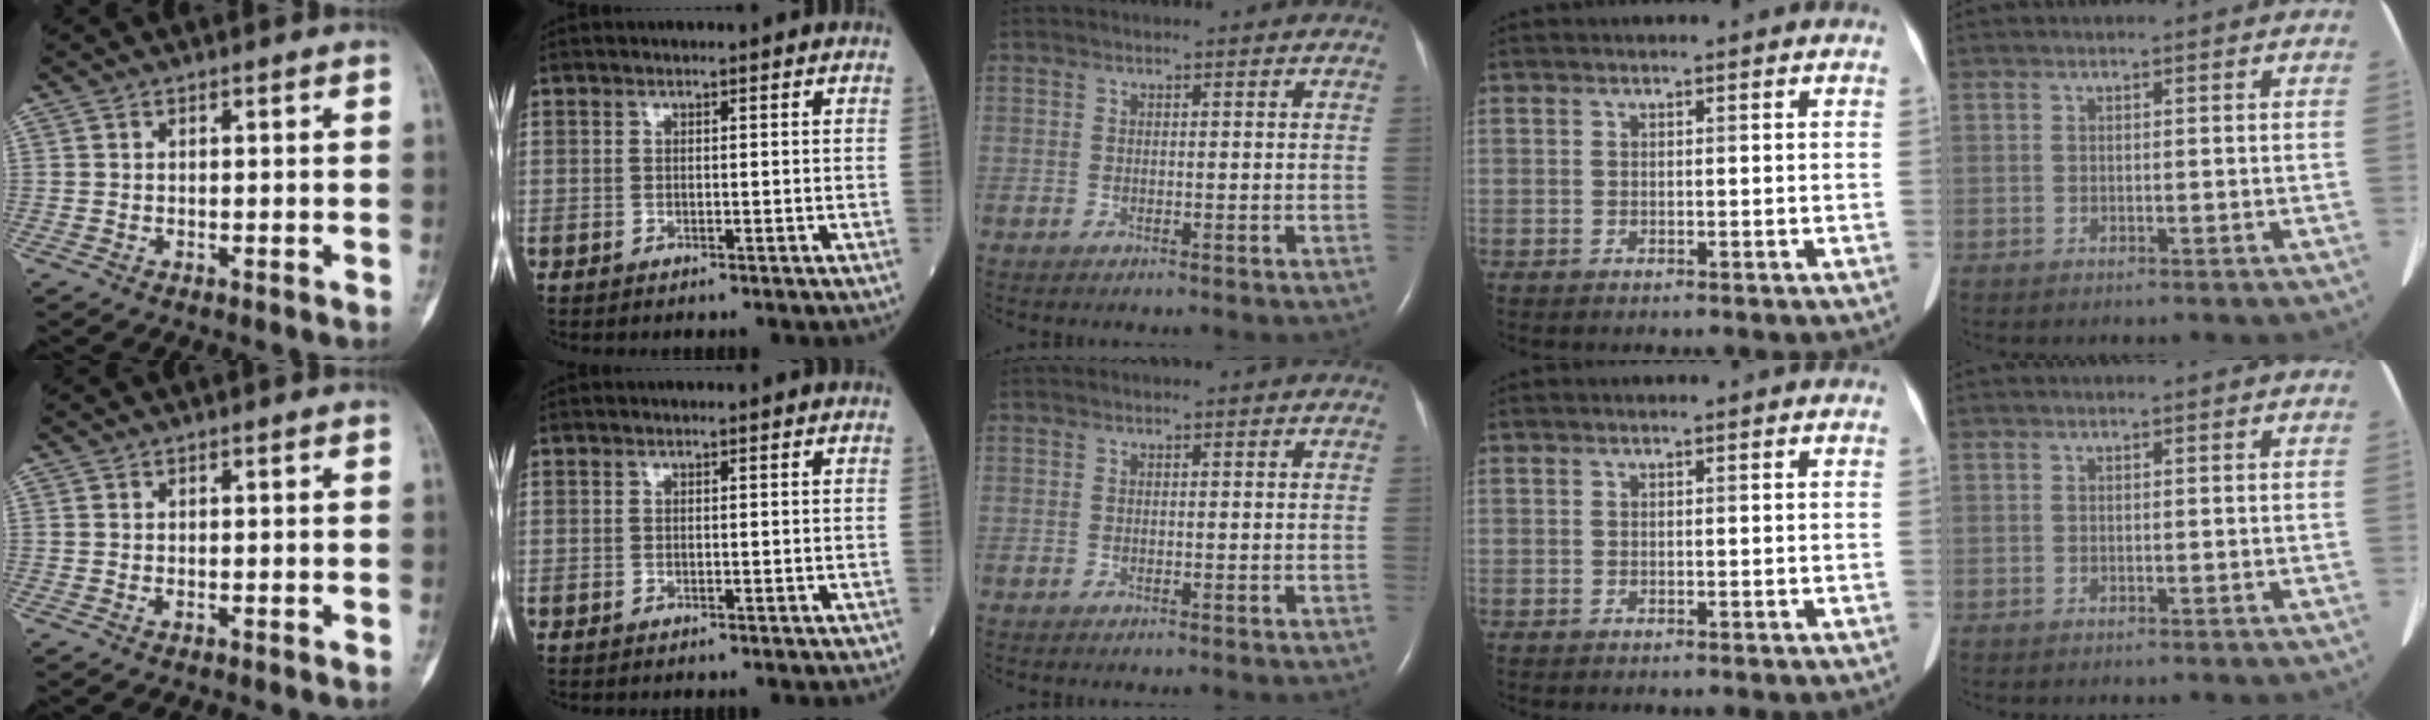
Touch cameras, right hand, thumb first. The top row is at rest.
{}